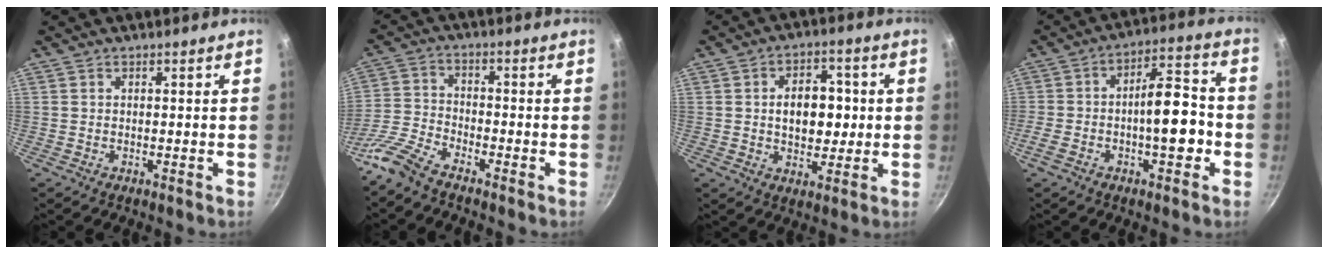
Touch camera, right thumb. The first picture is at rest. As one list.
[{"total": 7.3, "force": [-5.9, 2.4, 3.5], "torque": [-0.079, 0.038, -0.138]}, {"total": 10.1, "force": [0.6, 6.8, 7.4], "torque": [-0.073, 0.008, 0.007]}, {"total": 12.7, "force": [-3.4, 5.5, 10.9], "torque": [-0.141, 0.051, -0.062]}]